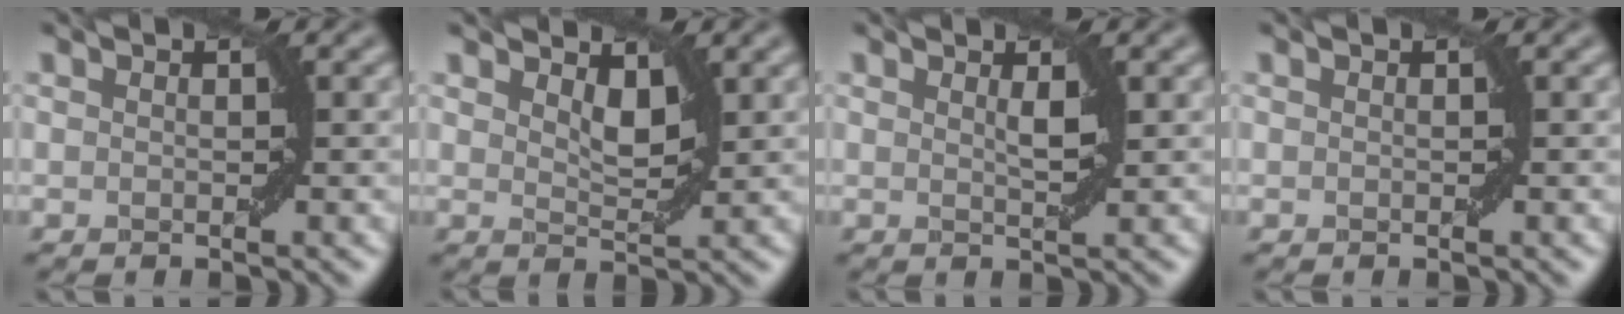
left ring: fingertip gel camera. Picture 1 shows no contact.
{"total": 2.2, "force": [1.2, 0.9, 1.5], "torque": [-0.028, -0.007, 0.023]}
{"total": 1.2, "force": [0.6, 0.1, 1.0], "torque": [-0.016, -0.002, 0.010]}
{"total": 0.0}